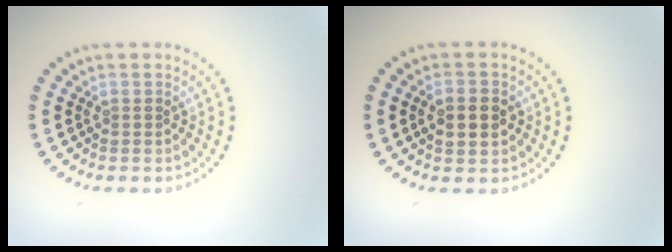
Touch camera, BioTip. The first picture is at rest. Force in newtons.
{"total": 3.4, "press": 3.4, "slide": 0.1}